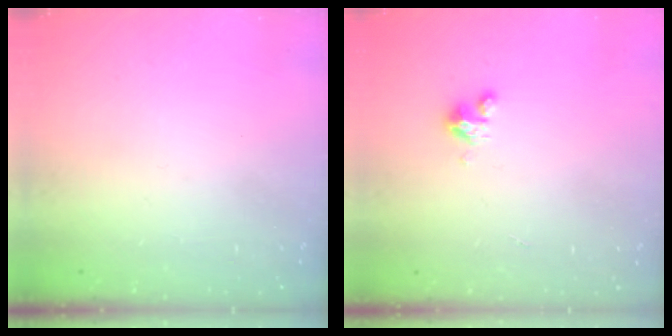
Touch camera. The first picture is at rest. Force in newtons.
{"total": 2.5, "press": 2.5, "slide": 0.2}